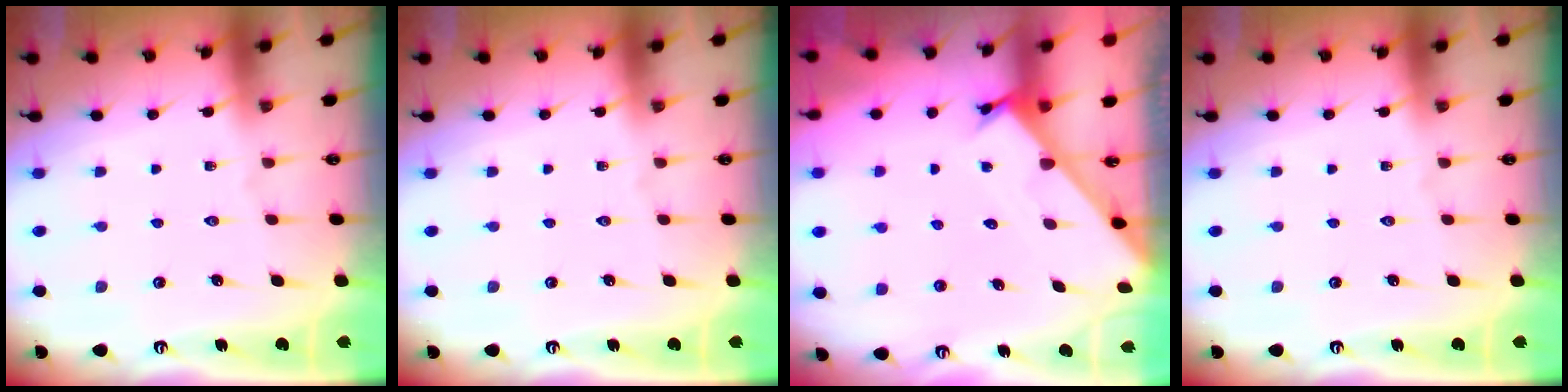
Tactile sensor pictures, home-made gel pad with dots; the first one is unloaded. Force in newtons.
{"total": 0.0}
{"total": 3.5, "press": 3.5, "slide": 0.4}
{"total": 0.0}